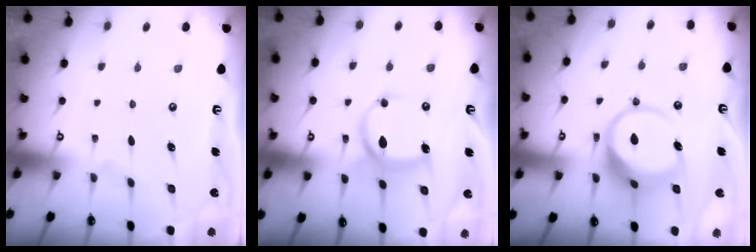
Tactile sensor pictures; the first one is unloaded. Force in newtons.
{"total": 9.9, "press": 9.9, "slide": 0.8}
{"total": 11.9, "press": 11.7, "slide": 1.6}